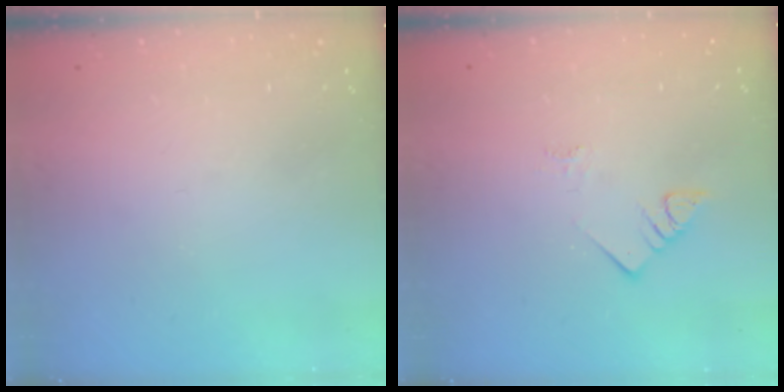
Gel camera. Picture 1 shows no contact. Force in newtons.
{"total": 3.6, "press": 3.6, "slide": 0.5}